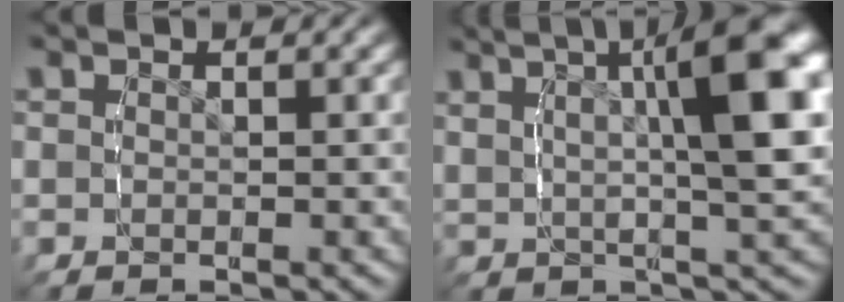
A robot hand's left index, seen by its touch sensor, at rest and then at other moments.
{"total": 12.6, "force": [4.6, 5.1, 10.5], "torque": [-0.131, 0.025, 0.066]}